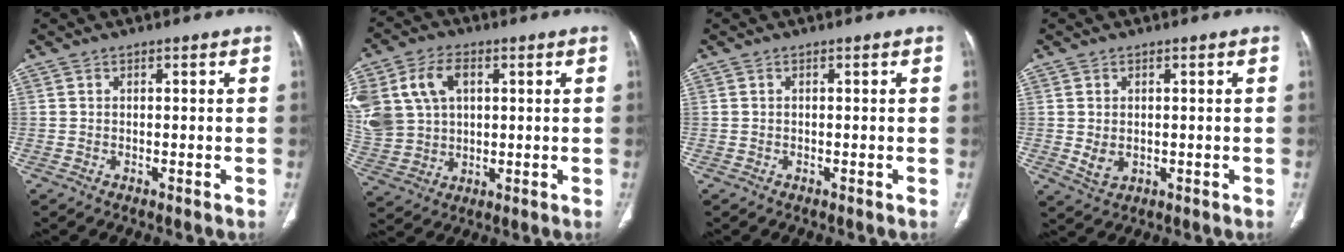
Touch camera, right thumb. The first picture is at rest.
{"total": 17.1, "force": [4.7, 12.7, 10.4], "torque": [-0.242, 0.013, 0.104]}
{"total": 0.0}
{"total": 3.2, "force": [0.0, 2.3, 2.3], "torque": [-0.041, -0.005, 0.011]}